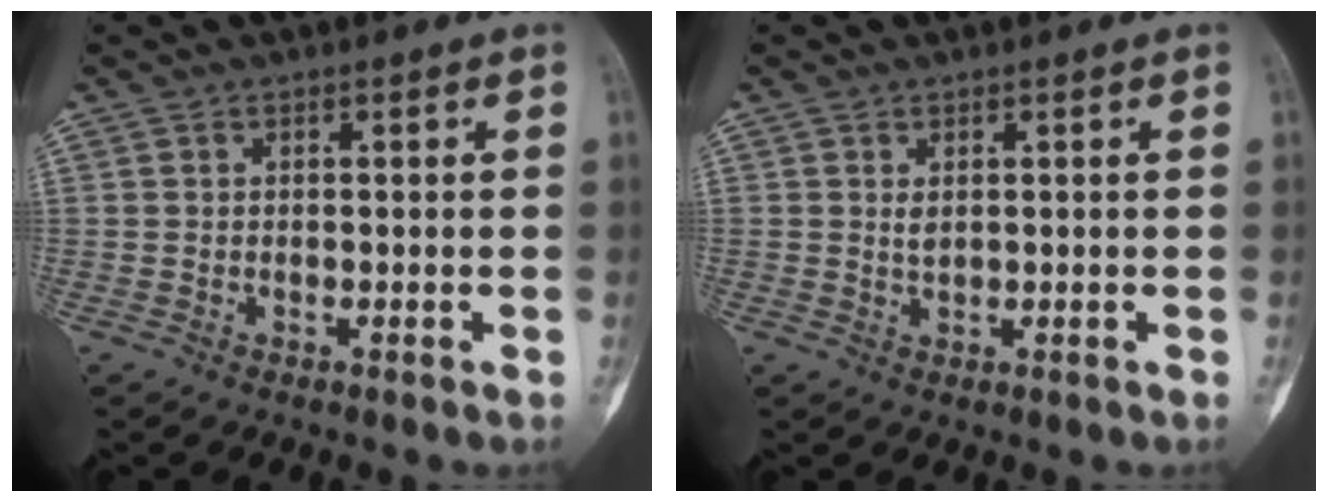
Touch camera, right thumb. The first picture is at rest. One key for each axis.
{"total": 1.3, "fx": 0.5, "fy": 0.8, "fz": 1.0, "tx": -0.014, "ty": -0.002, "tz": 0.013}